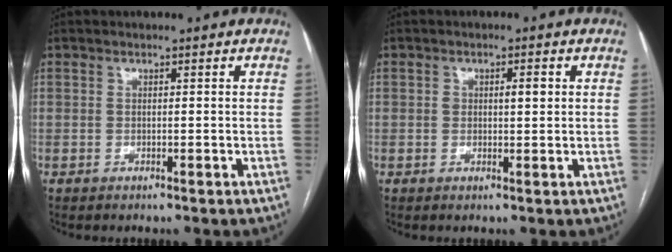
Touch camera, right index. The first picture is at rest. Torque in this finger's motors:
{"motor_torque": [0.01, 0.01, 0.02, 0.03]}